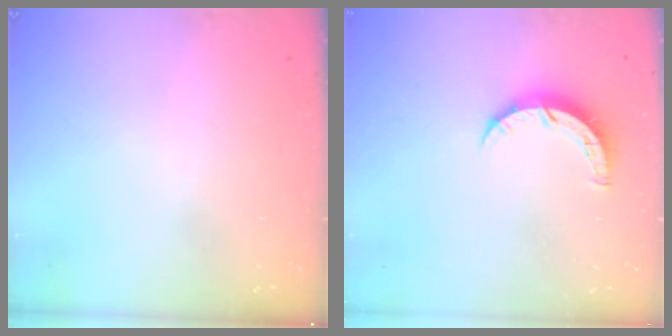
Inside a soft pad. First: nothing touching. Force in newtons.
{"total": 5.5, "press": 5.5, "slide": 0.5}